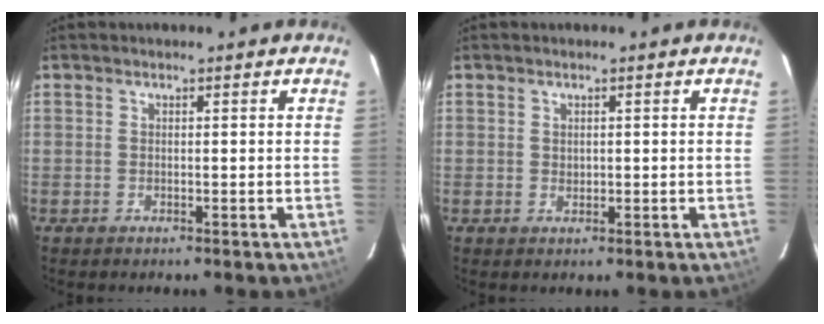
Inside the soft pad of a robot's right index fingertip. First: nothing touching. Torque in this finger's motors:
{"motor_torque": [-0.23, 0.04, -0.04, 0.00]}